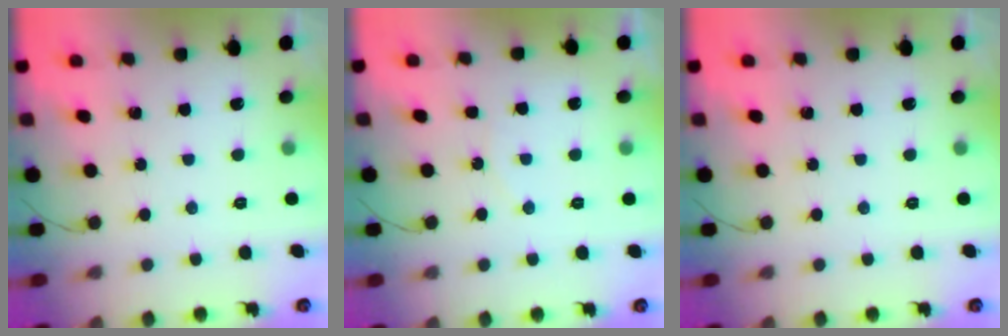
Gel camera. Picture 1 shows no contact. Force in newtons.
{"total": 4.6, "press": 4.6, "slide": 0.4}
{"total": 0.0}